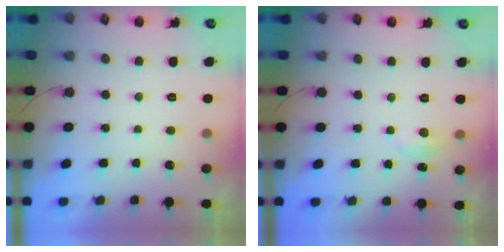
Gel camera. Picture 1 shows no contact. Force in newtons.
{"total": 3.7, "press": 3.6, "slide": 0.4}